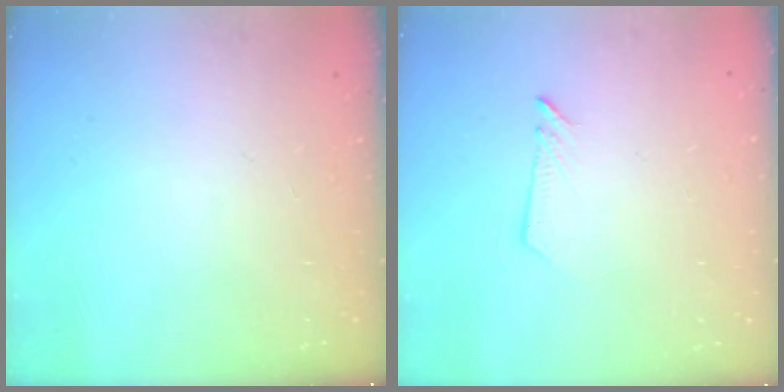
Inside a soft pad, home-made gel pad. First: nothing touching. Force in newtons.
{"total": 2.9, "press": 2.9, "slide": 0.3}